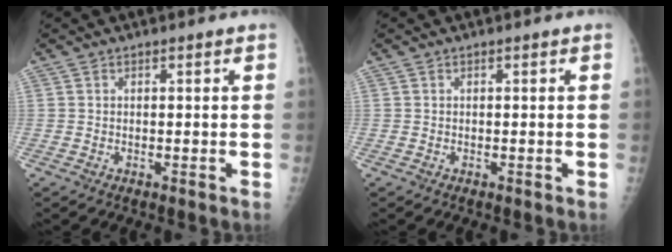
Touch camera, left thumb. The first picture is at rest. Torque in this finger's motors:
{"motor_torque": [0.01, 0.16, 0.12, 0.08, 0.02]}